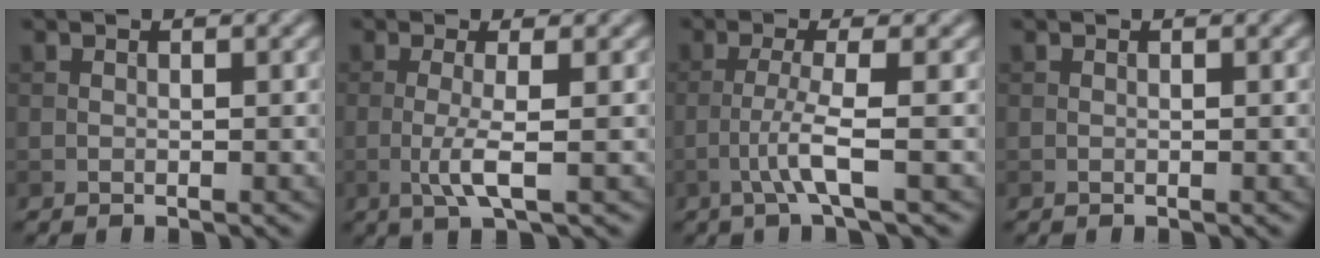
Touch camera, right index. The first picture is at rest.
{"total": 3.0, "force": [-0.5, 0.4, 3.0], "torque": [-0.061, -0.006, -0.014]}
{"total": 3.2, "force": [-1.2, 0.1, 3.0], "torque": [-0.058, 0.008, -0.033]}
{"total": 0.0}